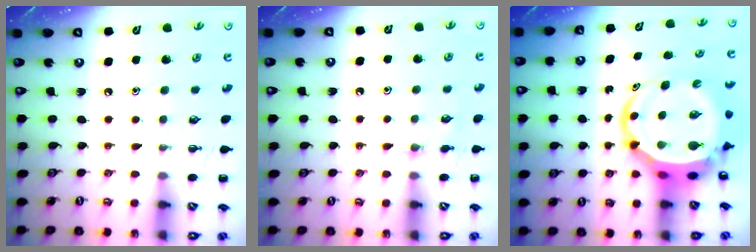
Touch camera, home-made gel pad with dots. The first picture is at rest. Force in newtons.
{"total": 3.6, "press": 3.4, "slide": 1.4}
{"total": 8.5, "press": 8.2, "slide": 2.2}